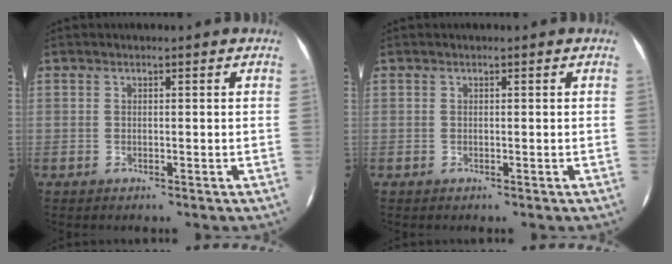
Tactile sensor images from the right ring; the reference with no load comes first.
{"total": 0.0}